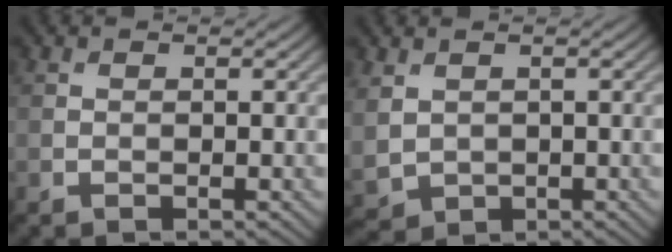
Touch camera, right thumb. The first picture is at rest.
{"total": 3.2, "force": [0.8, 2.6, 1.7], "torque": [-0.062, -0.010, 0.021]}